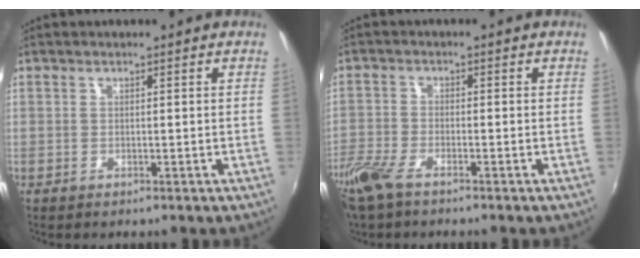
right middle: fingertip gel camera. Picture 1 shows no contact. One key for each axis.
{"total": 6.5, "fx": -4.9, "fy": 2.0, "fz": 3.8, "tx": -0.103, "ty": -0.017, "tz": -0.103}